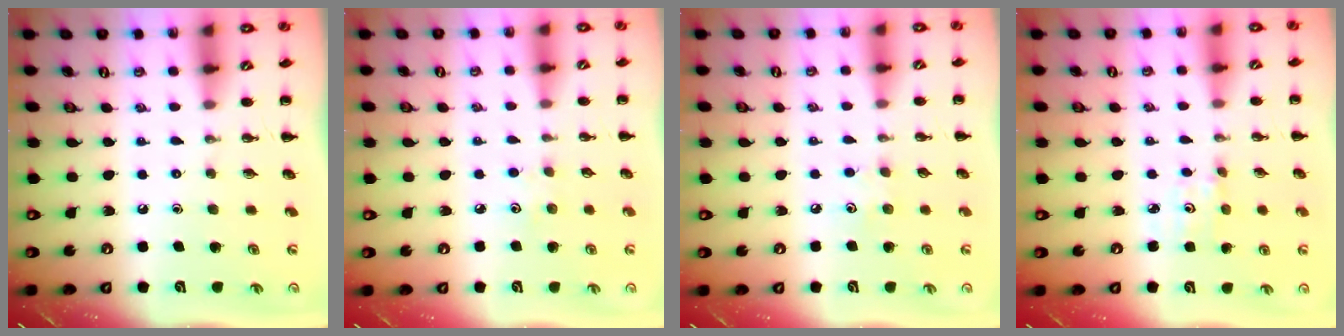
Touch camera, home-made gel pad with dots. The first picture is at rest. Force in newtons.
{"total": 2.7, "press": 2.6, "slide": 0.7}
{"total": 5.2, "press": 5.0, "slide": 1.3}
{"total": 2.8, "press": 2.7, "slide": 0.8}